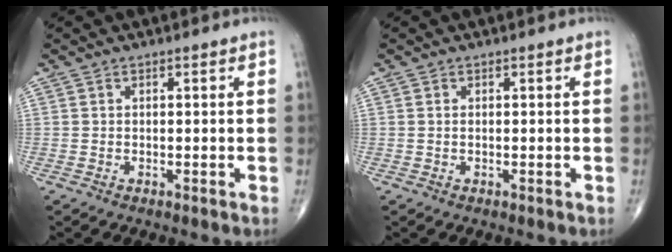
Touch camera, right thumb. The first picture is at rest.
{"total": 0.0}